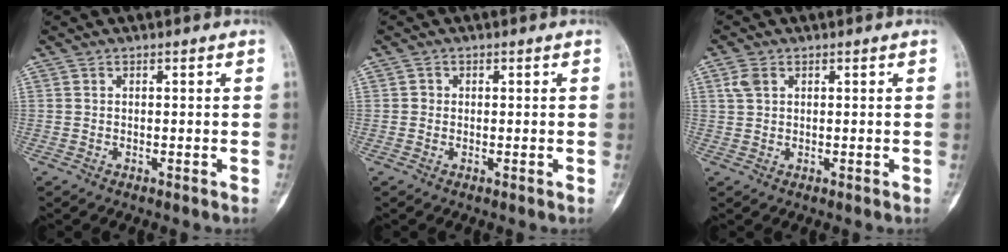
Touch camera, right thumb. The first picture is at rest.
{"total": 0.8, "force": [0.0, 0.8, 0.2], "torque": [0.002, 0.003, -0.002]}
{"total": 2.3, "force": [0.9, 1.6, 1.5], "torque": [-0.032, 0.007, 0.017]}